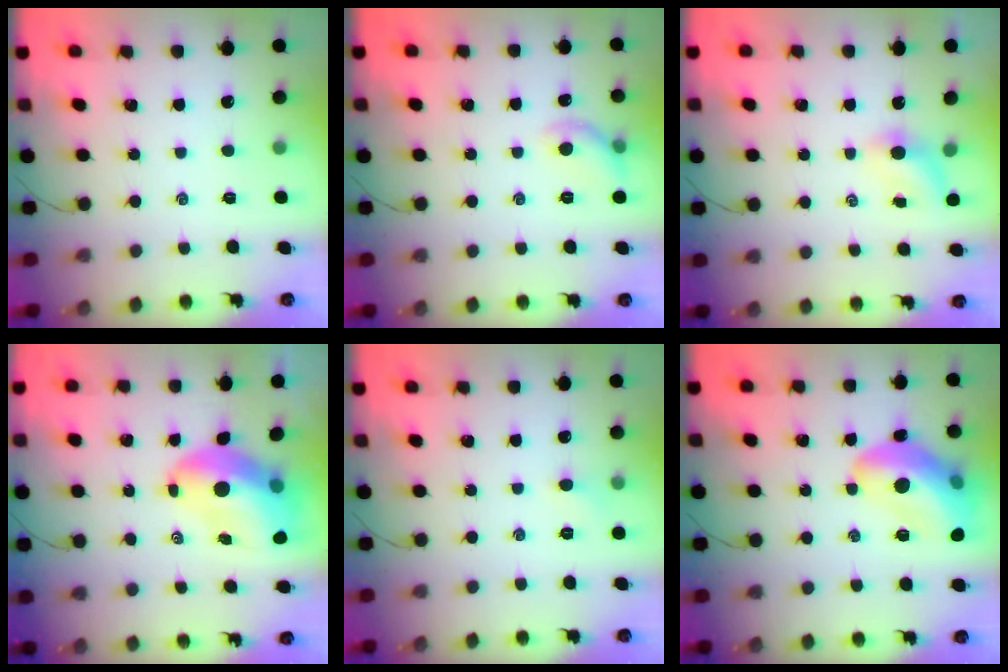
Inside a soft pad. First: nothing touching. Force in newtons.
{"total": 6.9, "press": 6.8, "slide": 0.9}
{"total": 4.1, "press": 4.0, "slide": 0.6}
{"total": 11.4, "press": 11.0, "slide": 3.1}
{"total": 3.3, "press": 3.1, "slide": 1.0}
{"total": 17.4, "press": 17.3, "slide": 1.9}